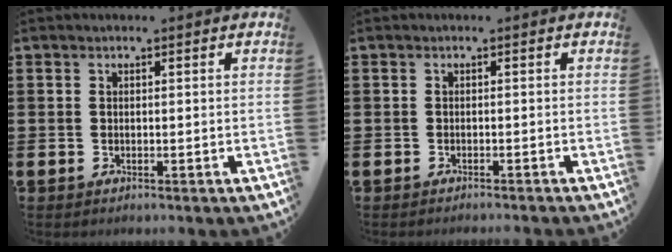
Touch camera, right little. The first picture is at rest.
{"total": 0.5, "force": [-0.5, -0.2, 0.0], "torque": [0.002, -0.001, -0.011]}